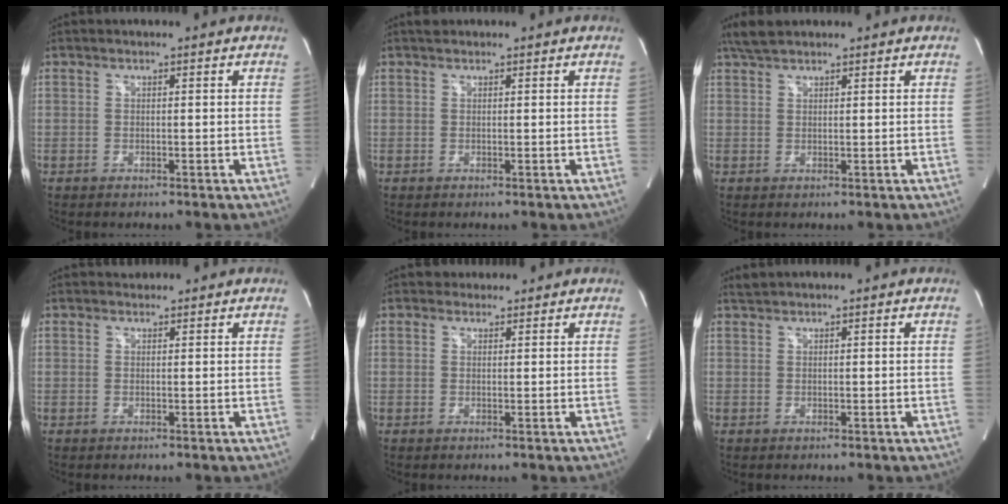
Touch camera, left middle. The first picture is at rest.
{"total": 0.9, "force": [0.8, 0.3, 0.2], "torque": [-0.014, 0.012, 0.016]}
{"total": 3.3, "force": [2.9, 0.7, 1.5], "torque": [-0.038, 0.015, 0.059]}
{"total": 1.0, "force": [0.9, 0.4, -0.2], "torque": [-0.005, 0.006, 0.013]}
{"total": 1.7, "force": [1.4, 0.8, -0.2], "torque": [0.004, 0.010, 0.019]}
{"total": 1.0, "force": [1.0, -0.2, 0.0], "torque": [-0.008, 0.009, 0.025]}